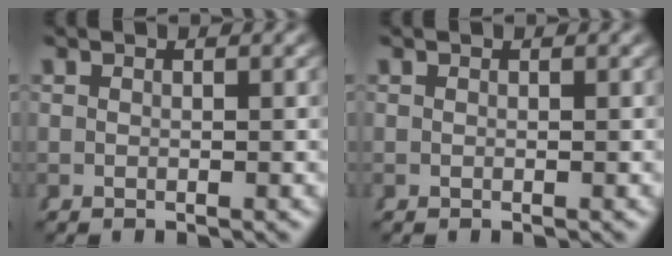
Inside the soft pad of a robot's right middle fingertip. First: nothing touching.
{"total": 0.0}